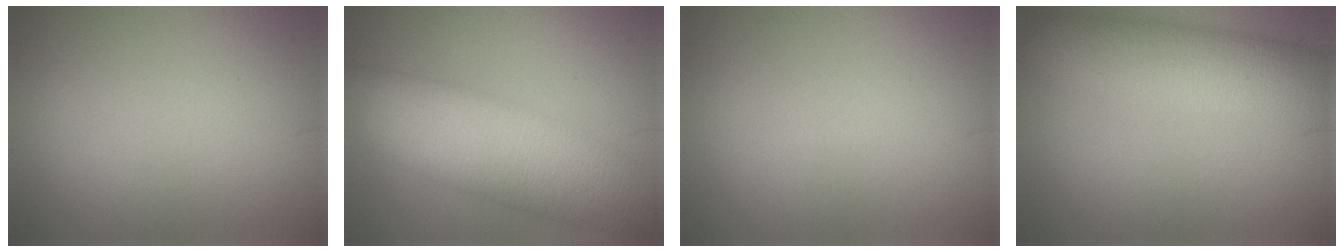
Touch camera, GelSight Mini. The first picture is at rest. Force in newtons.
{"total": 10.9, "press": 10.9, "slide": 0.4}
{"total": 0.0}
{"total": 6.4, "press": 6.4, "slide": 0.2}